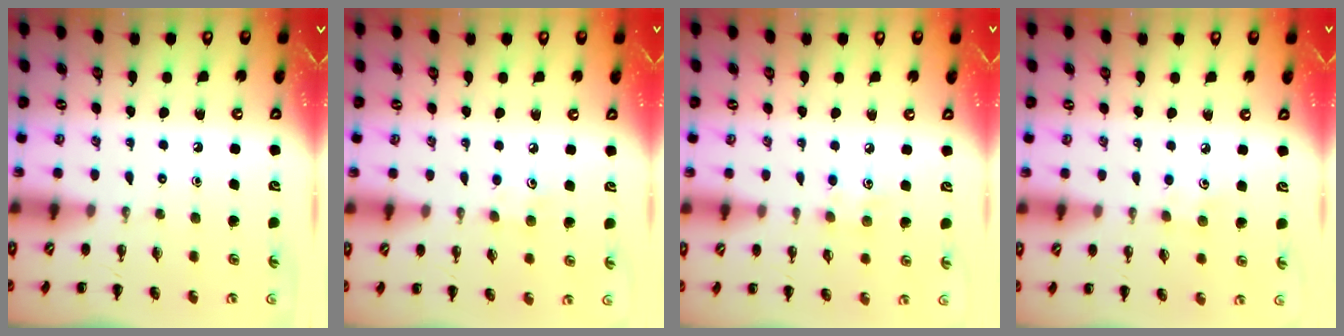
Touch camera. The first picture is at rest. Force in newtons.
{"total": 5.1, "press": 4.9, "slide": 1.5}
{"total": 5.7, "press": 5.5, "slide": 1.4}
{"total": 3.8, "press": 3.7, "slide": 1.0}